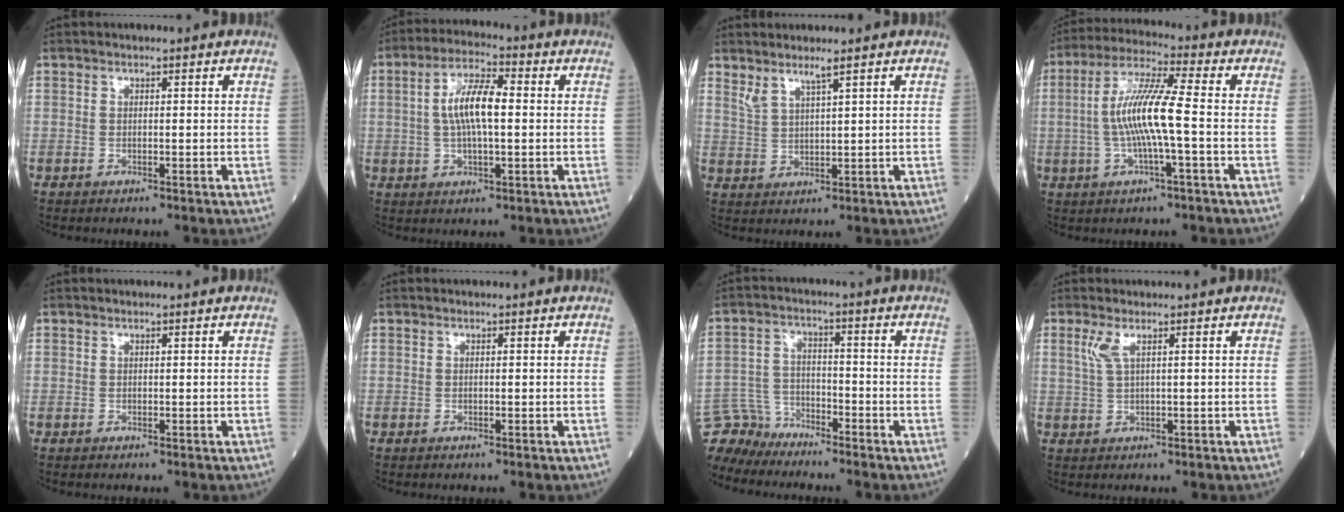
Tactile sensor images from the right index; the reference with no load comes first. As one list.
[{"total": 8.2, "force": [0.7, 2.2, 7.9], "torque": [-0.157, 0.014, 0.011]}, {"total": 3.2, "force": [2.6, -0.2, 1.9], "torque": [-0.045, -0.007, 0.056]}, {"total": 9.8, "force": [-1.0, 0.3, 9.8], "torque": [-0.194, 0.009, -0.025]}, {"total": 0.0}, {"total": 0.0}, {"total": 6.4, "force": [-6.1, 1.6, -1.1], "torque": [0.015, 0.007, -0.122]}, {"total": 2.4, "force": [1.2, 0.1, 2.1], "torque": [-0.059, 0.006, 0.030]}]